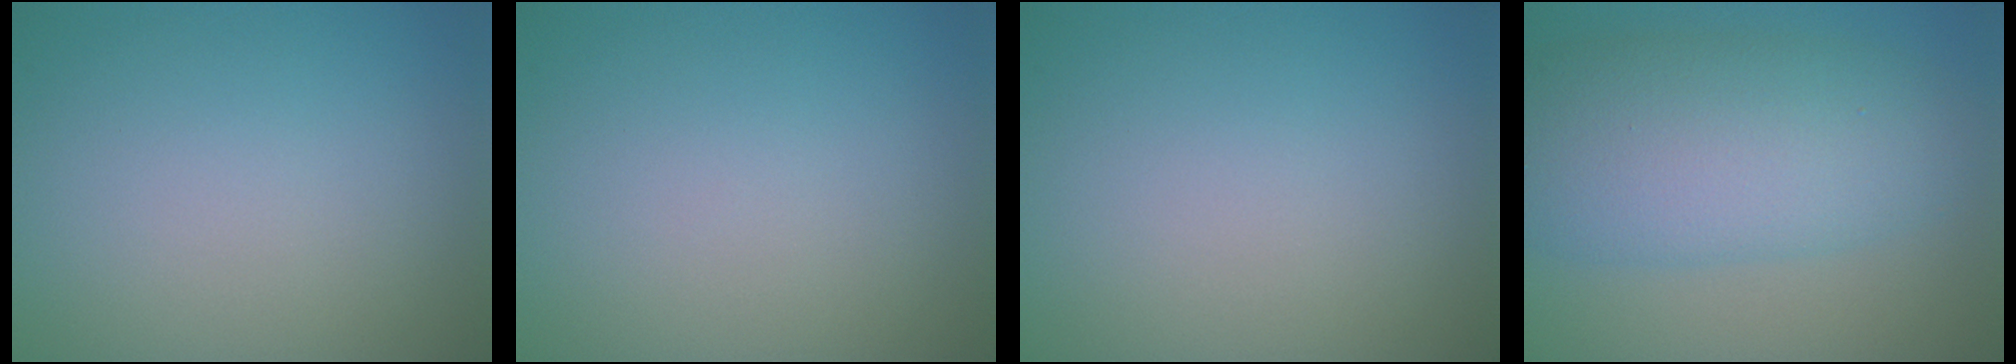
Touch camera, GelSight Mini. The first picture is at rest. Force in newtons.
{"total": 0.0}
{"total": 0.0}
{"total": 8.6, "press": 8.6, "slide": 0.3}